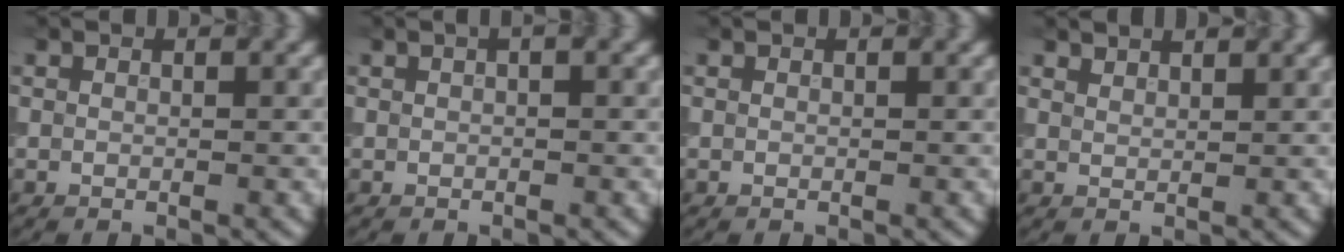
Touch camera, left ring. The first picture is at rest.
{"total": 1.1, "force": [0.5, 0.3, 1.0], "torque": [-0.019, 0.002, 0.003]}
{"total": 0.0}
{"total": 2.2, "force": [2.0, 0.6, 0.8], "torque": [-0.009, 0.002, 0.021]}